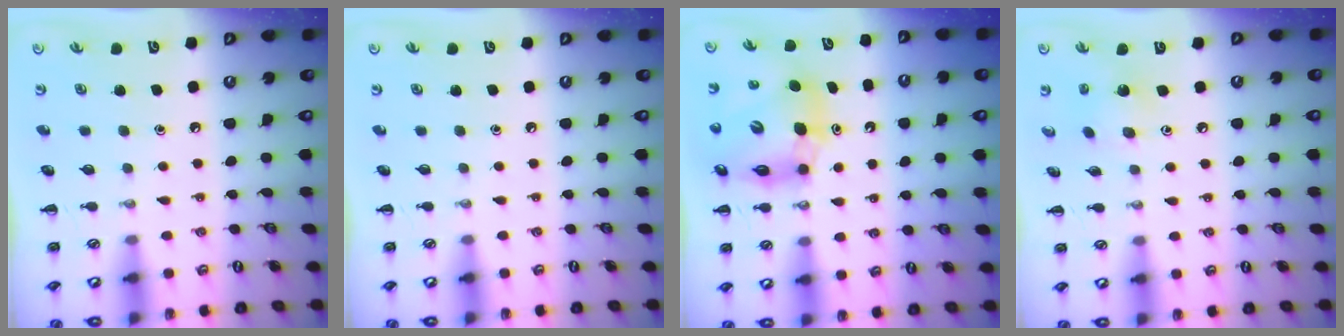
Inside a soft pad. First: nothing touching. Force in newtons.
{"total": 0.0}
{"total": 12.2, "press": 11.6, "slide": 3.6}
{"total": 3.5, "press": 3.5, "slide": 0.6}